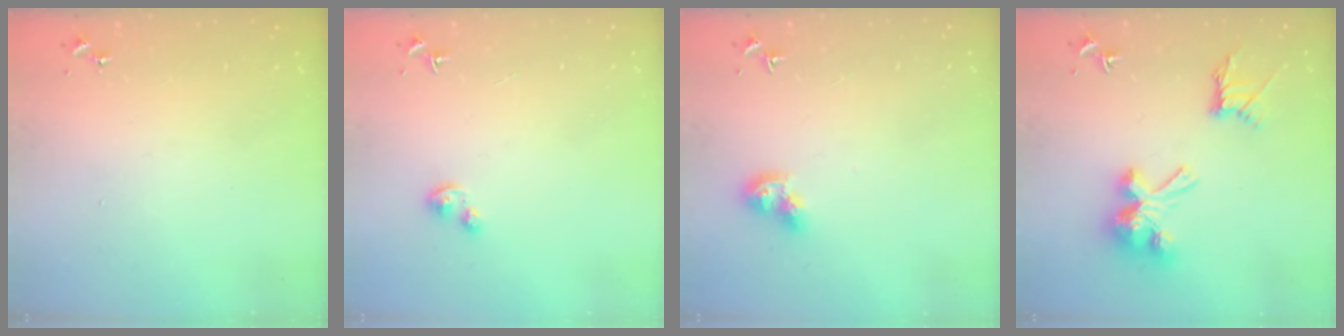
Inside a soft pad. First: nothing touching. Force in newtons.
{"total": 2.9, "press": 2.9, "slide": 0.1}
{"total": 9.3, "press": 9.2, "slide": 1.2}
{"total": 16.8, "press": 16.8, "slide": 1.0}